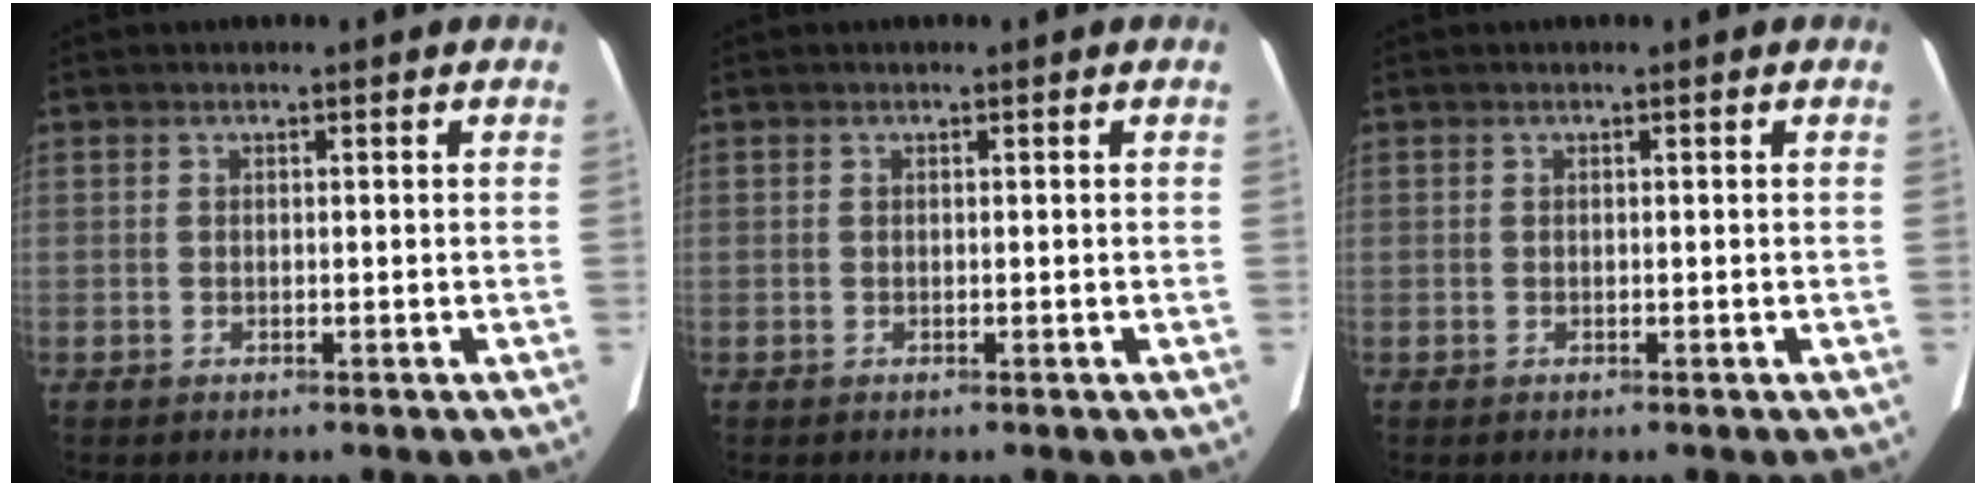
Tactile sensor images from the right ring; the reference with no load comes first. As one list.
[{"total": 0.0}, {"total": 0.0}]